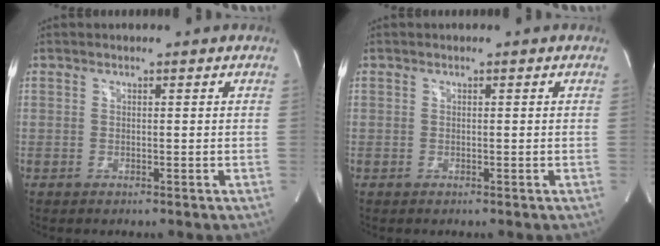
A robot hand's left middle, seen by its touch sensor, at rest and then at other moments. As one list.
[{"total": 0.0}]